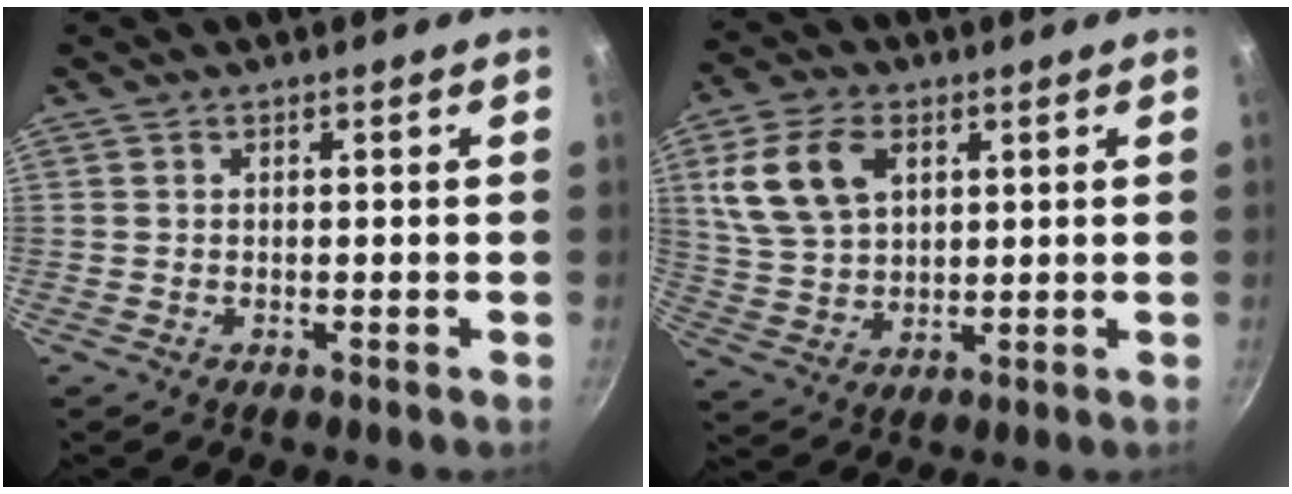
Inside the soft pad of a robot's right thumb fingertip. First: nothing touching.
{"total": 12.5, "force": [4.3, 8.2, 8.4], "torque": [-0.143, -0.004, 0.087]}